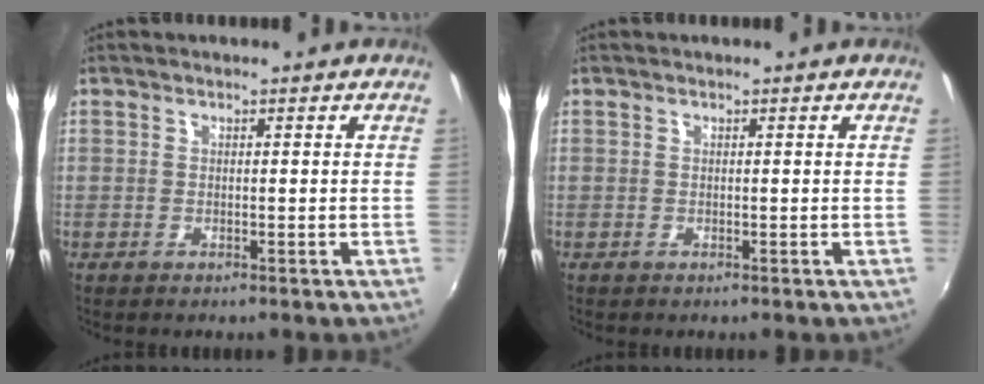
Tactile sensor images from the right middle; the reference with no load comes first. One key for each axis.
{"total": 0.0}